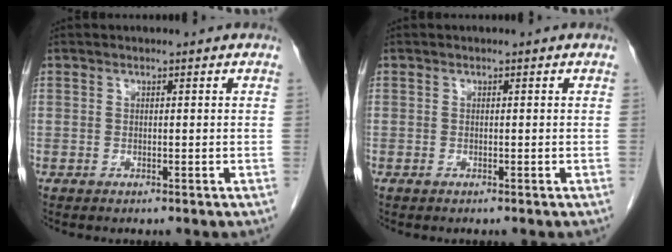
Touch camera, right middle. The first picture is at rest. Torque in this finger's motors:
{"motor_torque": [1.18, -0.95, 0.34, 0.00]}